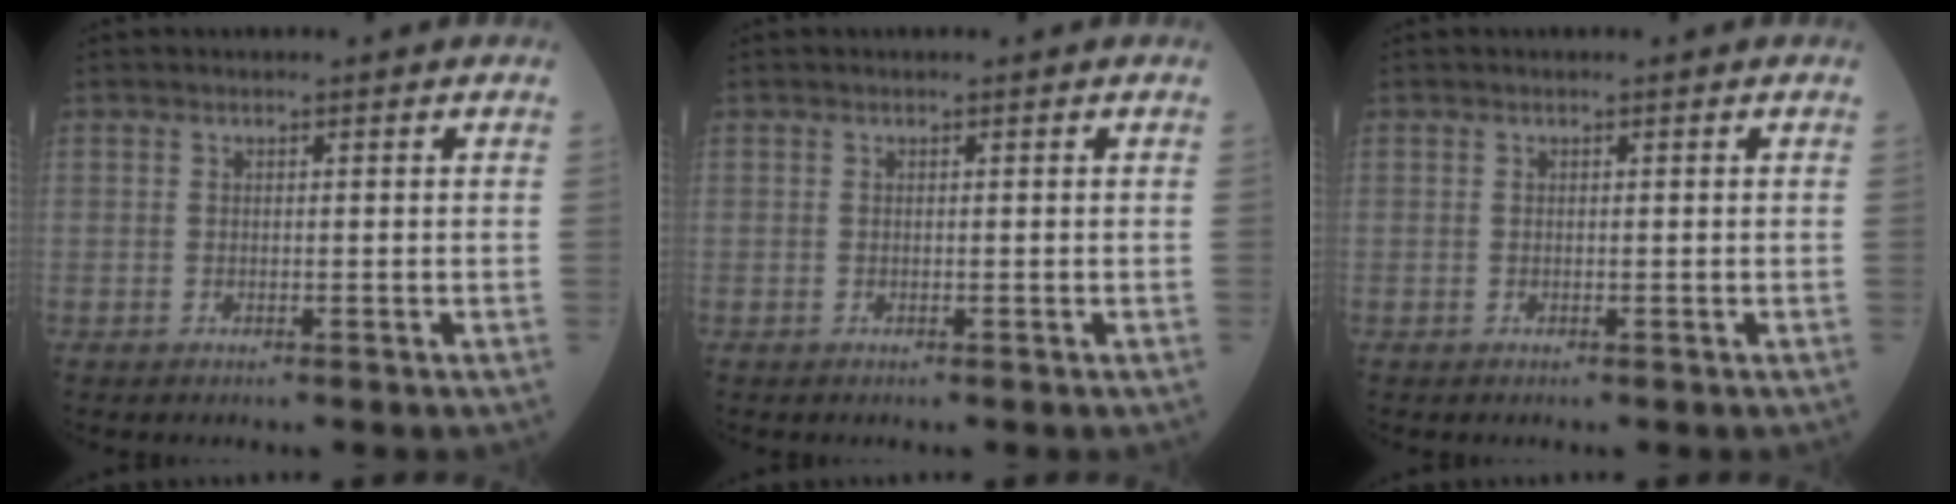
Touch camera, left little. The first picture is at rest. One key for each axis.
{"total": 0.0}
{"total": 0.0}